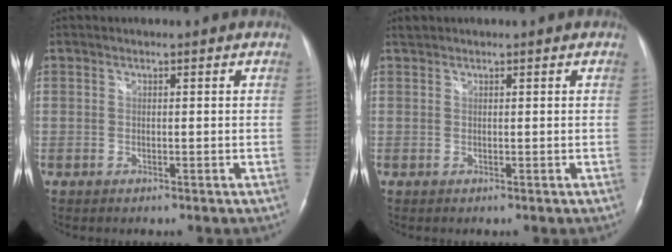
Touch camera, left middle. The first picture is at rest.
{"total": 0.7, "force": [0.7, 0.2, 0.0], "torque": [-0.007, 0.007, 0.016]}